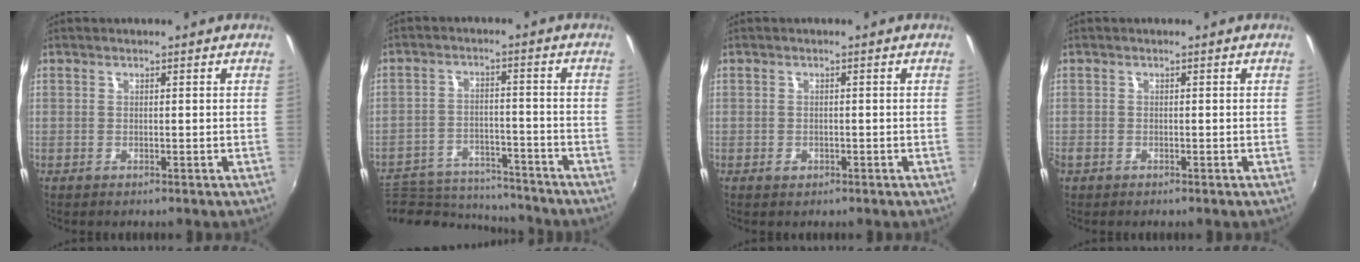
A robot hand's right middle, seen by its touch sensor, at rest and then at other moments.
{"total": 15.2, "force": [-13.8, 4.8, 4.2], "torque": [-0.107, 0.007, -0.201]}
{"total": 1.2, "force": [-0.6, 0.9, 0.5], "torque": [-0.008, -0.001, -0.007]}
{"total": 1.2, "force": [-0.9, 0.8, 0.3], "torque": [-0.009, -0.003, -0.018]}